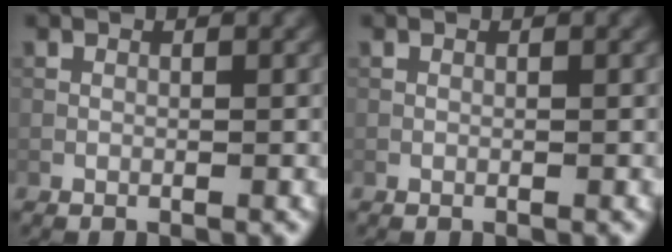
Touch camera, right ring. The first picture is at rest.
{"total": 0.0}